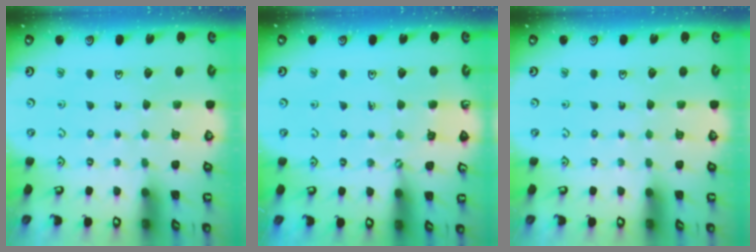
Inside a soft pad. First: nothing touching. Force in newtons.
{"total": 3.6, "press": 3.6, "slide": 0.5}
{"total": 0.0}